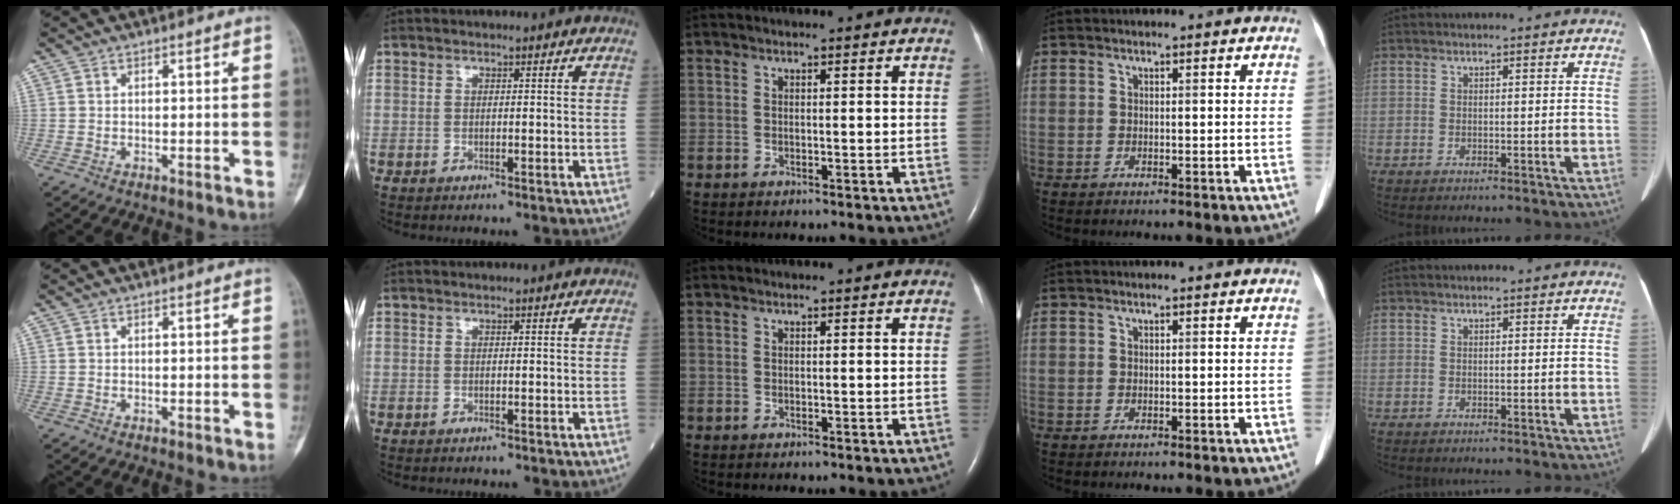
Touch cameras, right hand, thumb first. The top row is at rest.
{}